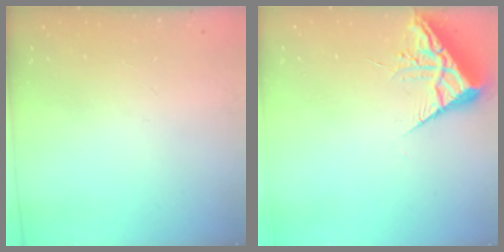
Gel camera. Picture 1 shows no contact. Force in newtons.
{"total": 7.0, "press": 7.0, "slide": 0.7}